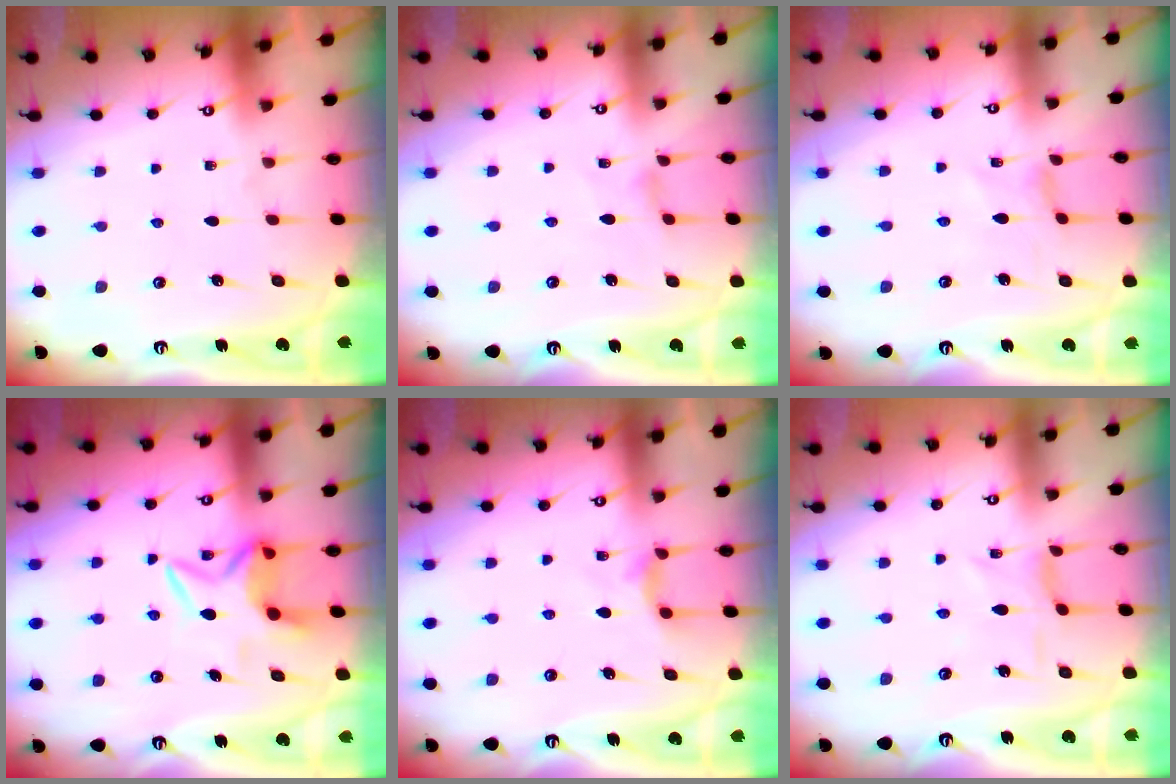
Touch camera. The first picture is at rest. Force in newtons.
{"total": 2.2, "press": 2.2, "slide": 0.3}
{"total": 0.0}
{"total": 6.3, "press": 6.2, "slide": 1.0}
{"total": 4.9, "press": 4.8, "slide": 0.6}
{"total": 2.1, "press": 2.1, "slide": 0.5}